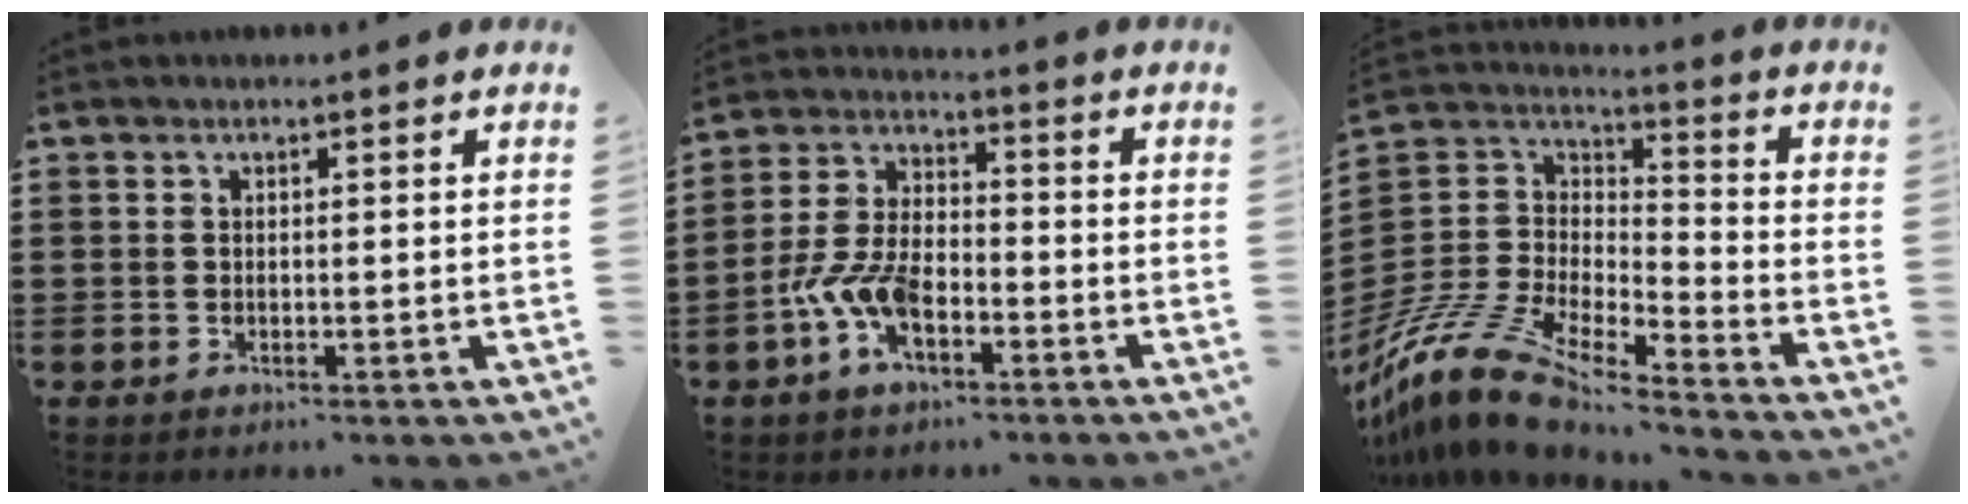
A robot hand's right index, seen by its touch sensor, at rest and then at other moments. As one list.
[{"total": 8.4, "force": [-4.0, 4.2, 6.1], "torque": [-0.157, -0.004, -0.080]}, {"total": 12.9, "force": [-11.3, 3.2, 5.2], "torque": [-0.132, 0.016, -0.228]}]